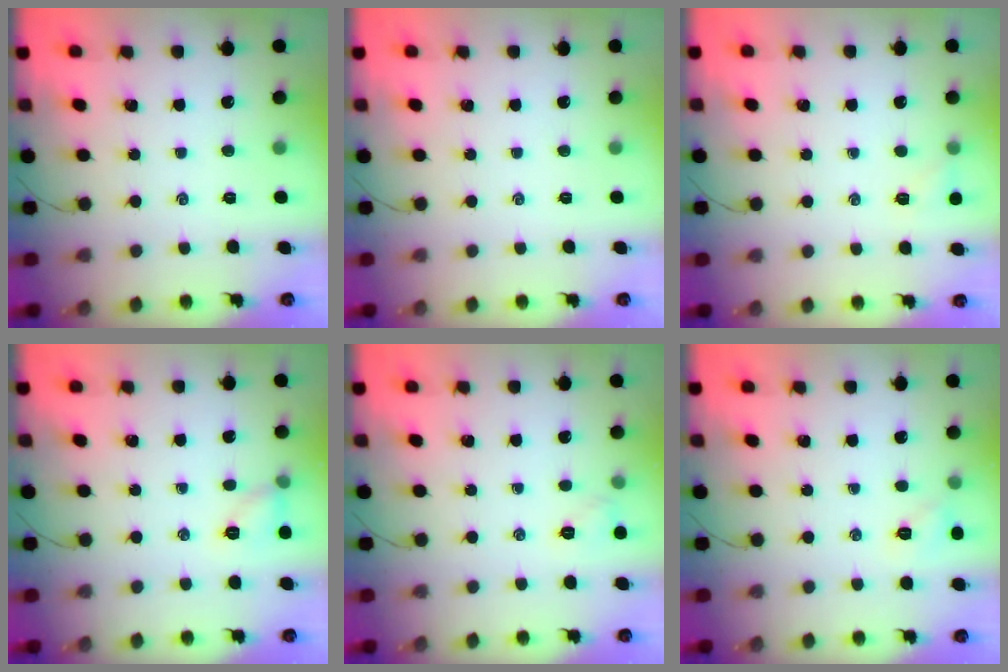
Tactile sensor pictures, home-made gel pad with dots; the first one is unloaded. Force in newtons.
{"total": 0.0}
{"total": 5.5, "press": 5.3, "slide": 1.5}
{"total": 6.5, "press": 6.4, "slide": 0.8}
{"total": 5.3, "press": 5.1, "slide": 1.4}
{"total": 5.8, "press": 5.5, "slide": 1.6}